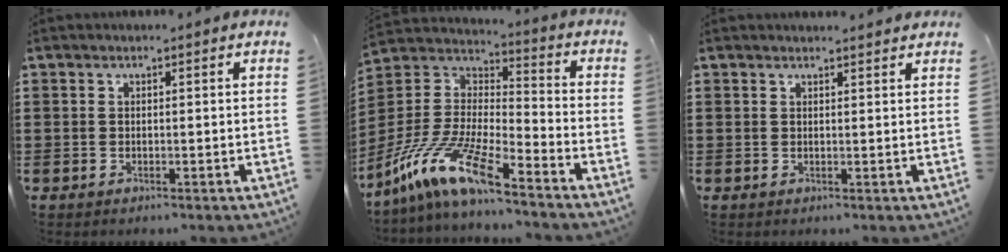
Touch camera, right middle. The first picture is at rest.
{"total": 12.4, "force": [-9.3, 1.9, 8.0], "torque": [-0.194, -0.008, -0.192]}
{"total": 1.2, "force": [1.2, 0.0, 0.1], "torque": [0.003, -0.006, 0.020]}